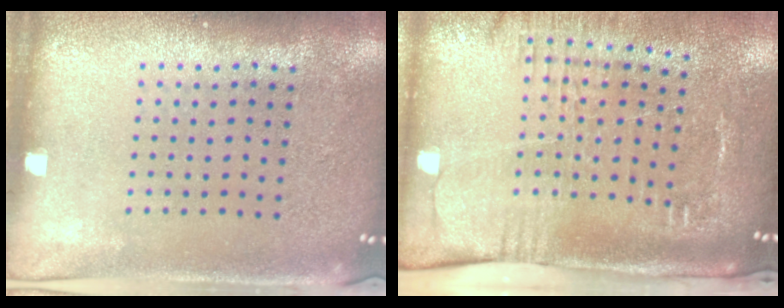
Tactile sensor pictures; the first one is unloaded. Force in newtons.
{"total": 2.7, "press": 2.1, "slide": 1.7}